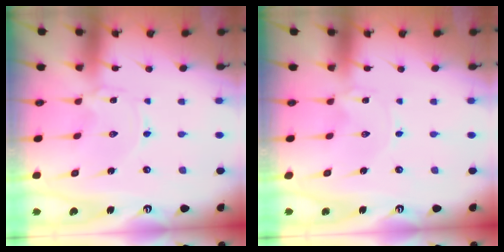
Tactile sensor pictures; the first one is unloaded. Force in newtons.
{"total": 0.0}